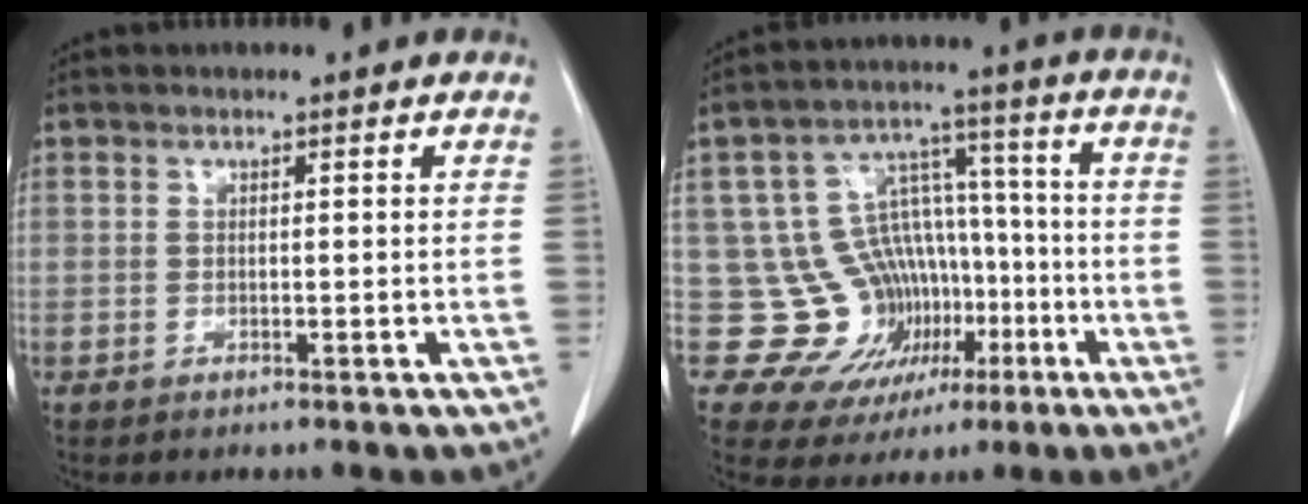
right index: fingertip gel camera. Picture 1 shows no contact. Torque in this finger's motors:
{"motor_torque": [0.07, -0.04, -0.26, -0.16]}